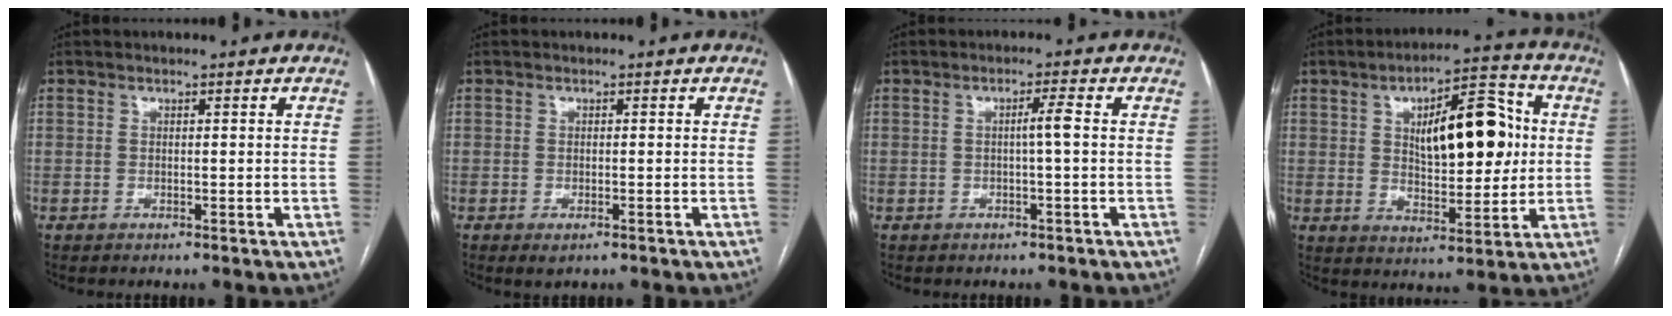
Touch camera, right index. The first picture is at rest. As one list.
[{"total": 1.7, "force": [-0.9, 0.6, 1.3], "torque": [-0.018, -0.004, -0.008]}, {"total": 2.3, "force": [0.0, -0.3, 2.2], "torque": [-0.036, 0.002, -0.001]}, {"total": 14.4, "force": [2.8, 5.4, 13.0], "torque": [-0.193, 0.022, 0.048]}]